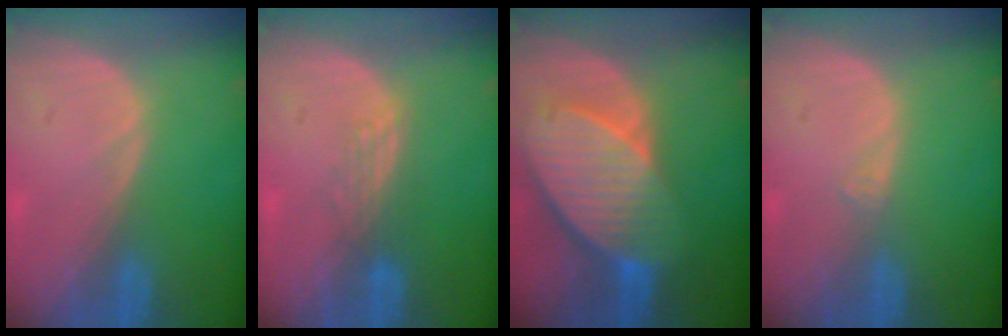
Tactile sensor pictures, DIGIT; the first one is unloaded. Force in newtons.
{"total": 2.9, "press": 2.4, "slide": 1.6}
{"total": 10.5, "press": 9.1, "slide": 5.1}
{"total": 0.6, "press": 0.5, "slide": 0.2}